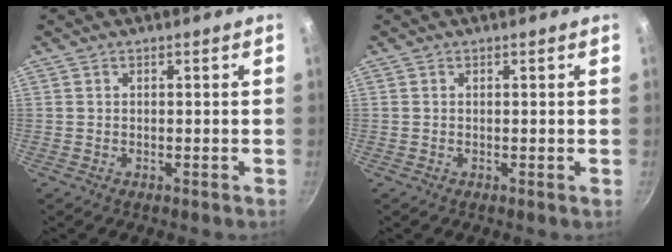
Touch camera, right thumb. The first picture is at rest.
{"total": 0.0}